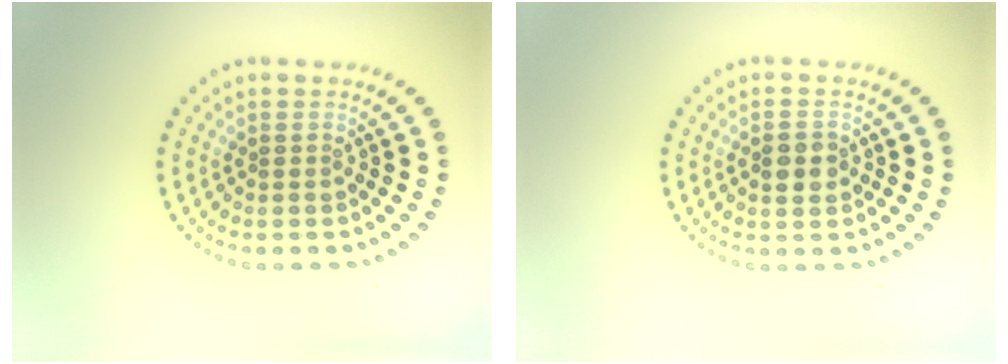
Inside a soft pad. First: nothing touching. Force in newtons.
{"total": 2.6, "press": 2.6, "slide": 0.2}